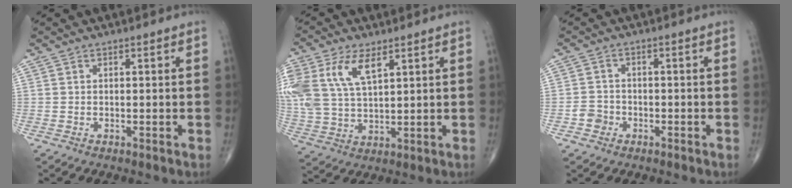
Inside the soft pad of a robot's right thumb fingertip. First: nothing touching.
{"total": 14.6, "force": [6.1, 7.7, 10.8], "torque": [-0.249, -0.006, 0.123]}
{"total": 2.9, "force": [-1.3, 2.4, 0.7], "torque": [-0.004, 0.014, -0.029]}